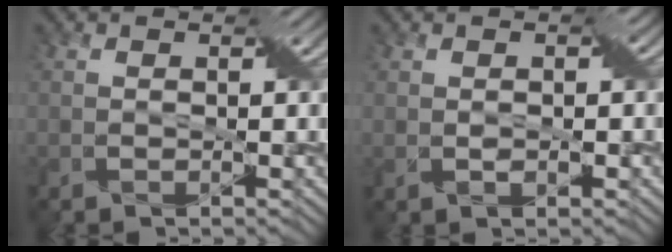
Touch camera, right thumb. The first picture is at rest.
{"total": 2.0, "force": [0.1, 1.1, 1.7], "torque": [-0.030, 0.001, 0.005]}